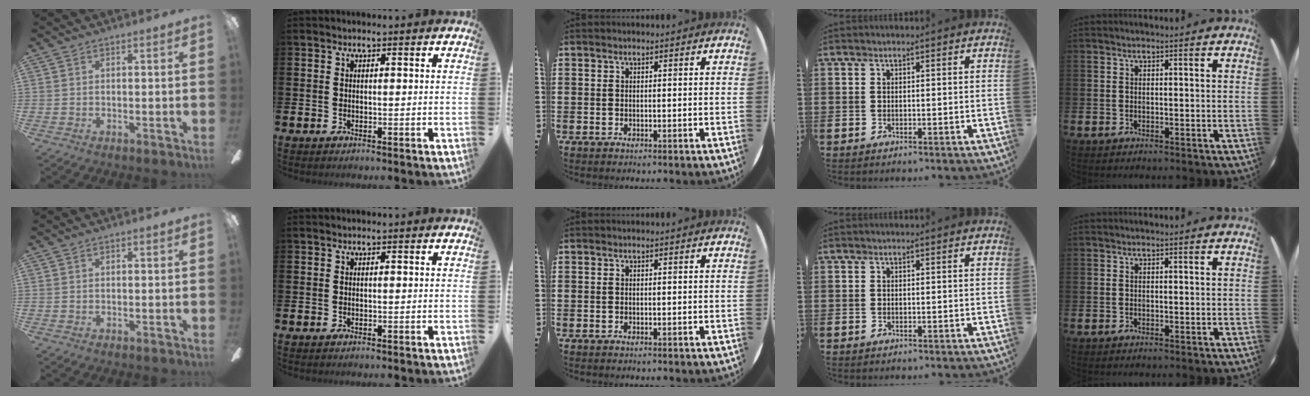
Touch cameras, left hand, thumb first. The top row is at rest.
{}